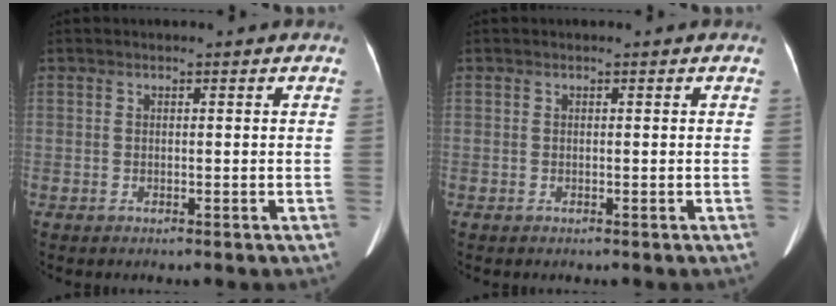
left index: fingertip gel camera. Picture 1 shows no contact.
{"total": 0.0}